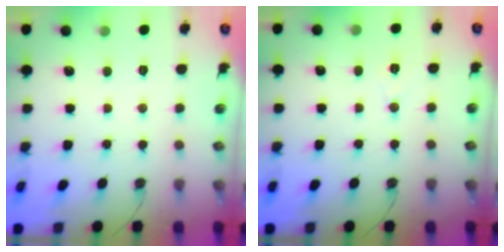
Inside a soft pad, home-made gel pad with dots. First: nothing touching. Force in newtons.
{"total": 6.2, "press": 4.1, "slide": 4.6}